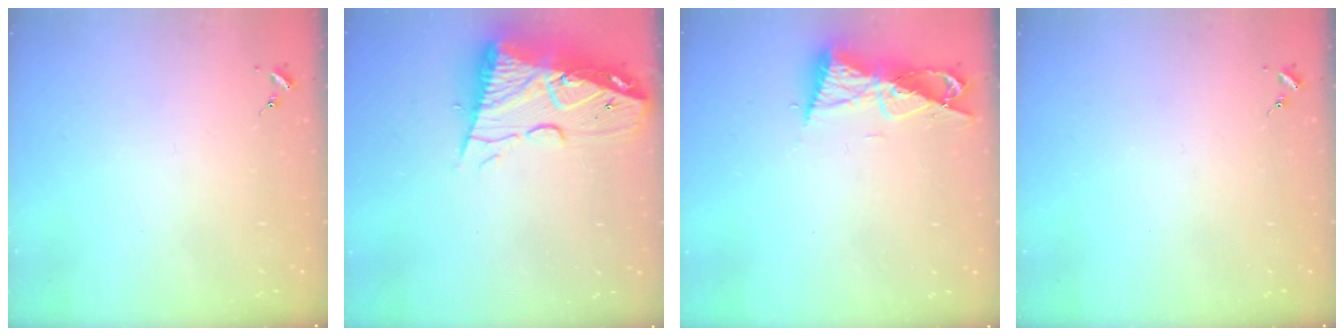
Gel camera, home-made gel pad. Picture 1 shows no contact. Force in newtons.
{"total": 15.5, "press": 15.4, "slide": 1.4}
{"total": 9.4, "press": 9.3, "slide": 0.8}
{"total": 0.0}